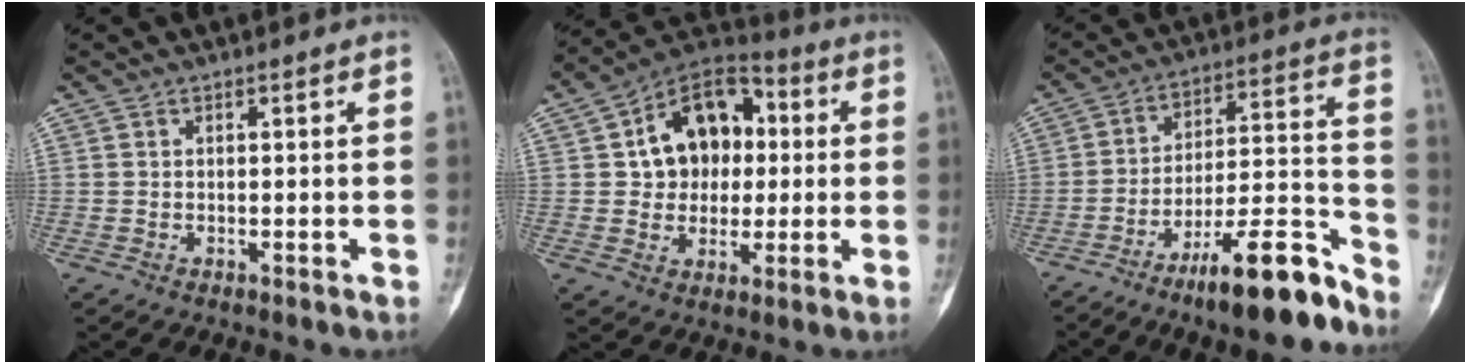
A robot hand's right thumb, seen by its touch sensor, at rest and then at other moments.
{"total": 15.1, "force": [2.3, 11.2, 9.8], "torque": [-0.102, 0.019, 0.029]}
{"total": 16.4, "force": [-11.5, 3.7, 11.1], "torque": [-0.153, 0.096, -0.188]}